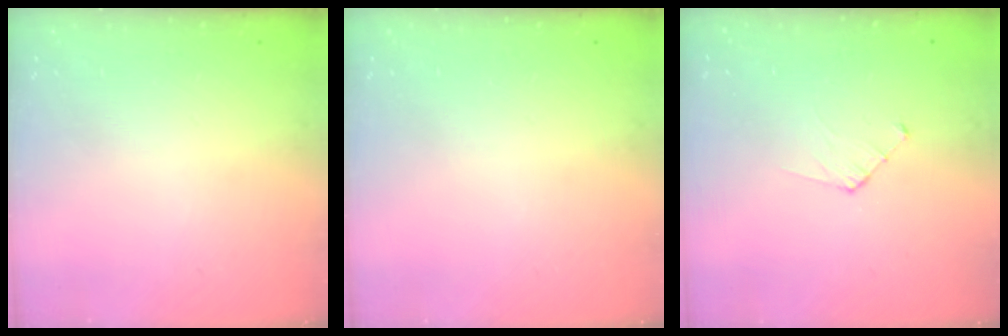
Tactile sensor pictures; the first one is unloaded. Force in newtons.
{"total": 0.0}
{"total": 3.7, "press": 3.7, "slide": 0.4}